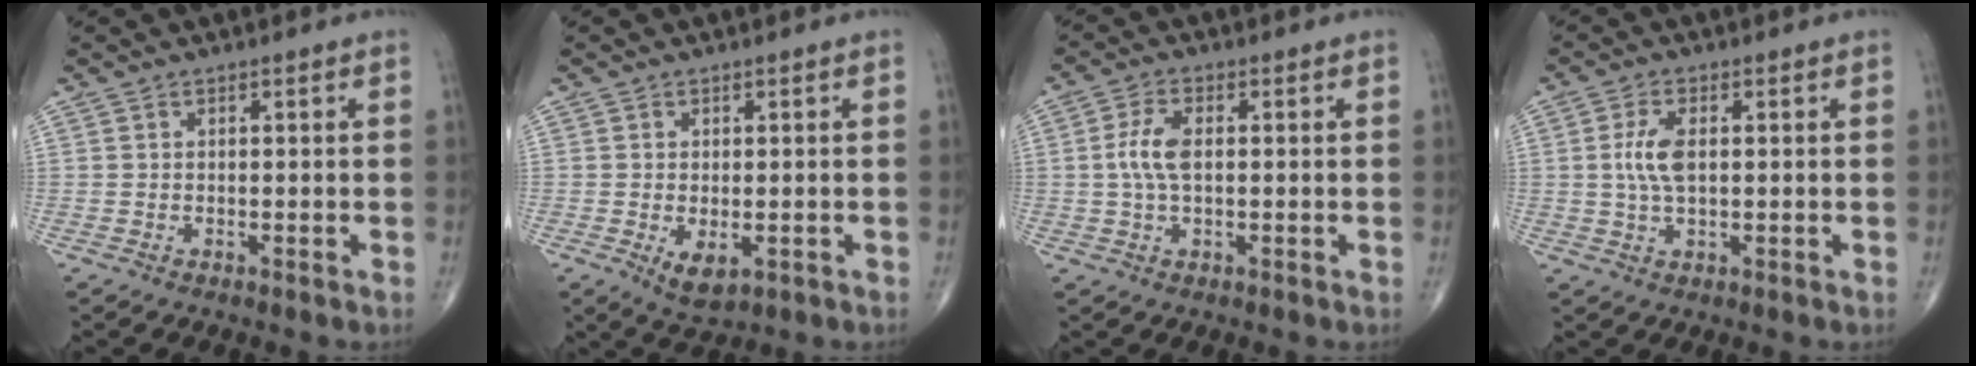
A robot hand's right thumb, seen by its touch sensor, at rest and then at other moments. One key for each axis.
{"total": 4.5, "fx": -1.2, "fy": 2.4, "fz": 3.6, "tx": -0.055, "ty": -0.010, "tz": -0.010}
{"total": 5.3, "fx": 0.2, "fy": 2.6, "fz": 4.7, "tx": -0.107, "ty": 0.008, "tz": 0.001}
{"total": 5.4, "fx": 0.5, "fy": 2.5, "fz": 4.7, "tx": -0.104, "ty": 0.002, "tz": 0.009}